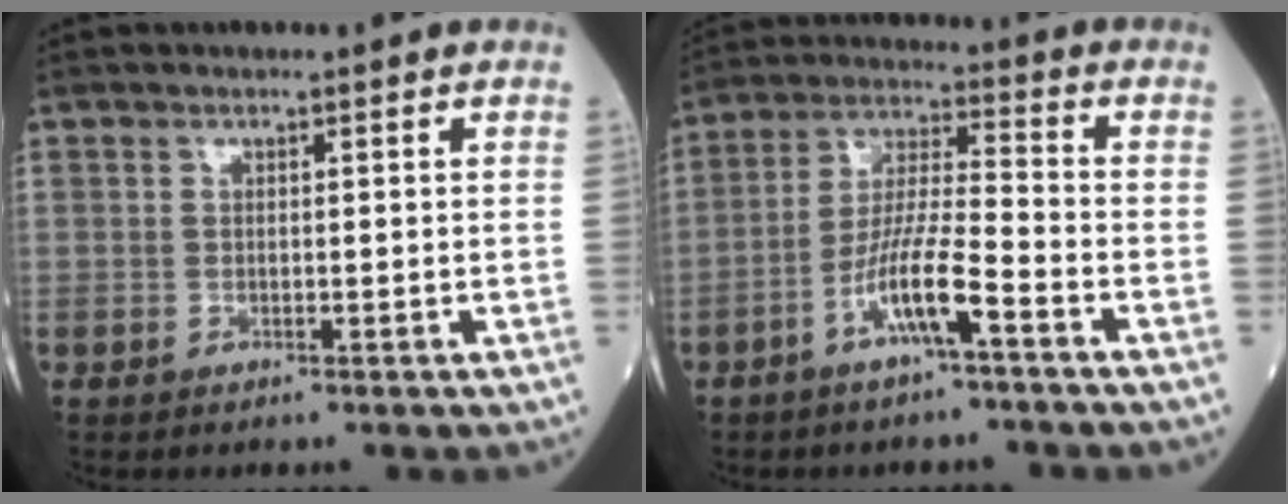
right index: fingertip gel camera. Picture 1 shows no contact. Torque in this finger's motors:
{"motor_torque": [0.15, -0.26, 0.20, 0.14]}